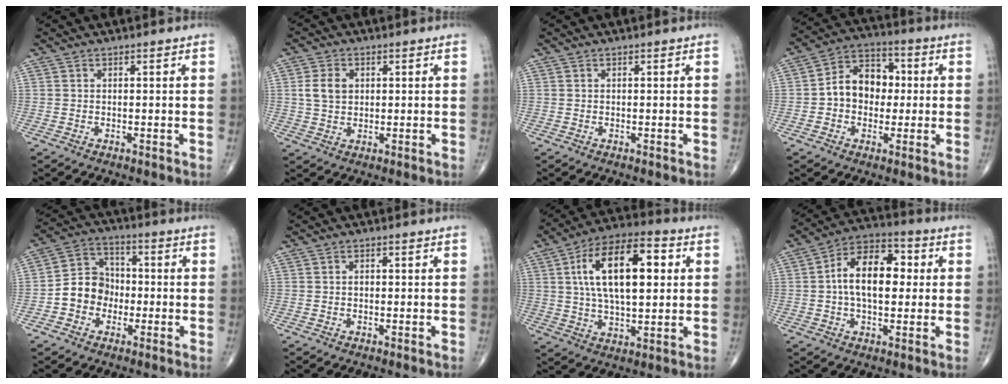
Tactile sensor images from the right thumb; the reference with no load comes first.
{"total": 4.8, "force": [0.9, 3.5, 3.0], "torque": [-0.049, -0.002, 0.017]}
{"total": 0.0}
{"total": 10.7, "force": [-0.1, 8.2, 6.9], "torque": [-0.077, 0.033, -0.012]}
{"total": 9.0, "force": [-2.3, 7.8, 3.9], "torque": [-0.039, 0.037, -0.053]}
{"total": 1.0, "force": [0.0, 0.8, 0.7], "torque": [-0.008, 0.003, -0.001]}
{"total": 18.9, "force": [4.0, 8.9, 16.2], "torque": [-0.259, 0.013, 0.063]}
{"total": 14.0, "force": [1.2, 8.2, 11.3], "torque": [-0.169, 0.027, 0.009]}